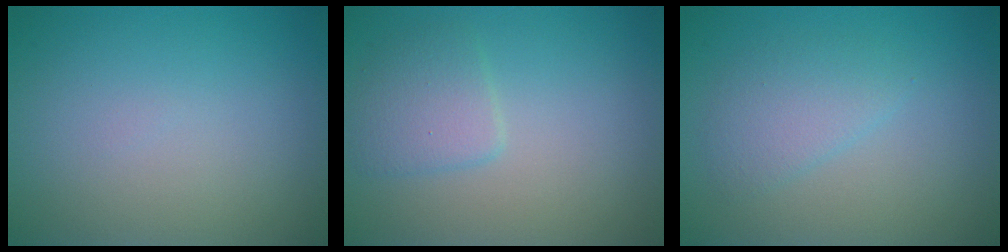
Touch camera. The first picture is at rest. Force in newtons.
{"total": 2.3, "press": 2.3, "slide": 0.1}
{"total": 2.3, "press": 2.3, "slide": 0.1}